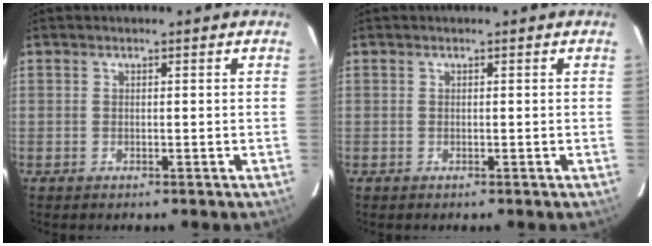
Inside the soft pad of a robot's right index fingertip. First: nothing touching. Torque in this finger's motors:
{"motor_torque": [0.00, 0.00, 0.00, 0.01]}